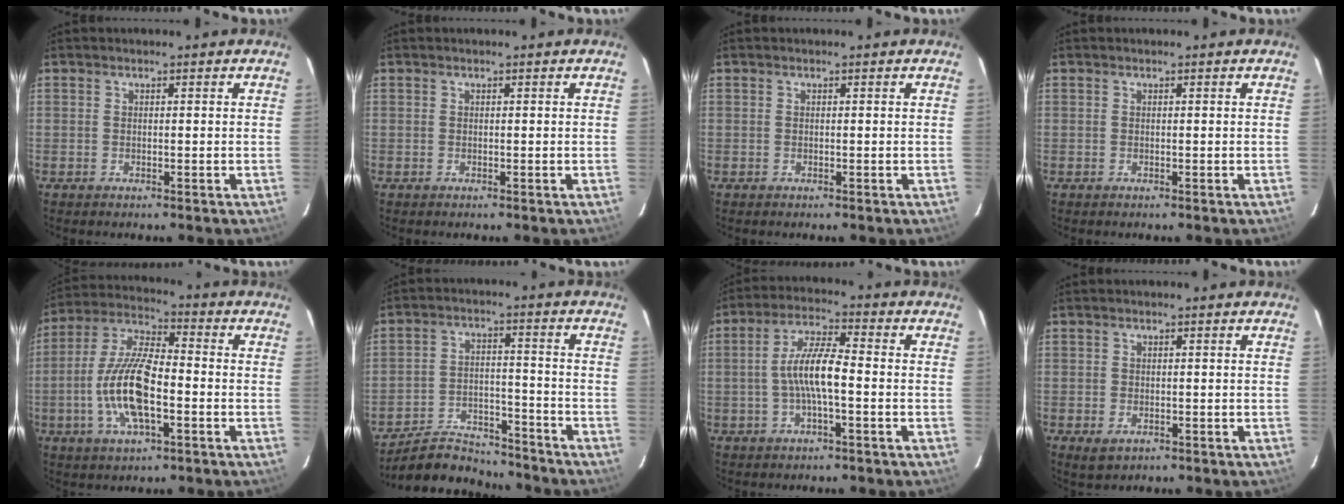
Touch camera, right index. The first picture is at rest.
{"total": 0.0}
{"total": 0.0}
{"total": 0.0}
{"total": 14.1, "force": [-3.7, 4.9, 12.6], "torque": [-0.266, 0.000, -0.073]}
{"total": 12.5, "force": [-11.7, 3.8, 2.3], "torque": [-0.067, 0.018, -0.179]}
{"total": 8.0, "force": [-1.5, 1.4, 7.7], "torque": [-0.157, 0.010, -0.029]}
{"total": 2.6, "force": [-1.1, 1.7, 1.6], "torque": [-0.027, -0.007, -0.016]}